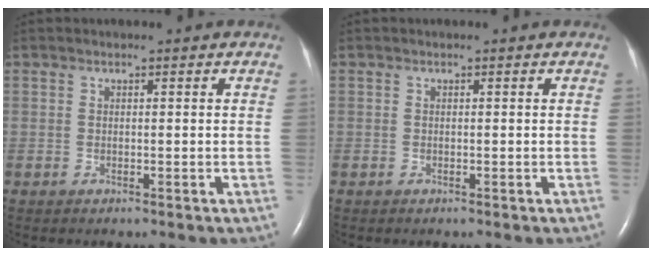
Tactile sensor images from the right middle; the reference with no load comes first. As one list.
[{"total": 0.0}]